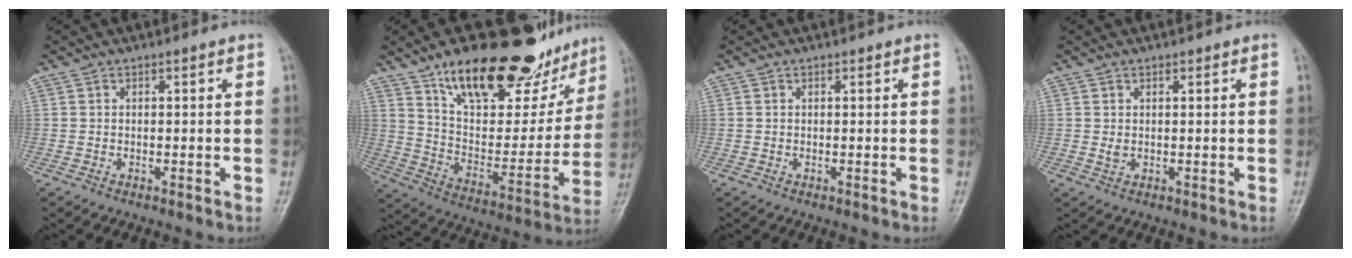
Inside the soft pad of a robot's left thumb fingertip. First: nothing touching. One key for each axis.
{"total": 27.6, "fx": 18.4, "fy": 11.7, "fz": 17.0, "tx": -0.202, "ty": -0.060, "tz": 0.291}
{"total": 0.0}
{"total": 1.1, "fx": 0.4, "fy": 0.8, "fz": 0.7, "tx": -0.009, "ty": -0.005, "tz": 0.011}